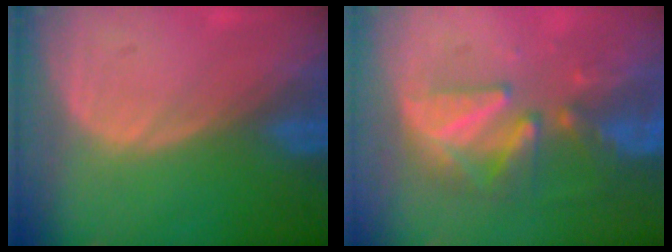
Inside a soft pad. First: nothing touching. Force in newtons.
{"total": 8.2, "press": 8.0, "slide": 1.8}